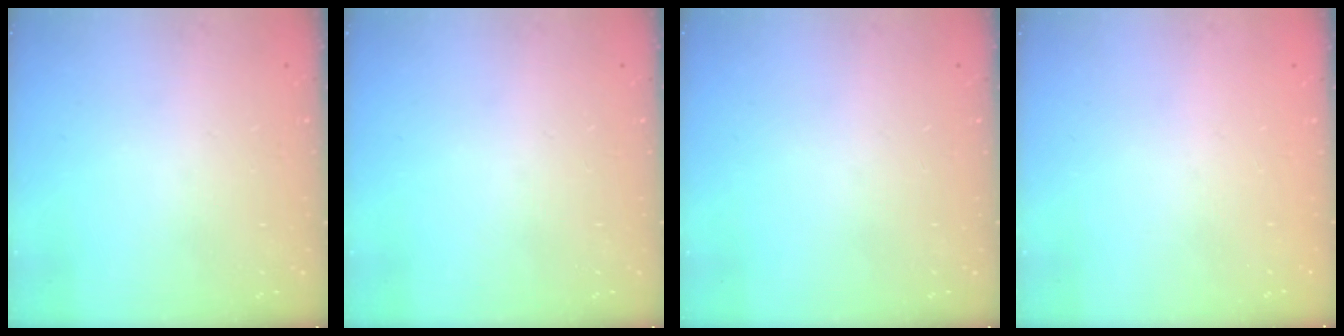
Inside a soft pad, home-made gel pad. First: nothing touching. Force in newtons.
{"total": 0.0}
{"total": 0.0}
{"total": 0.0}